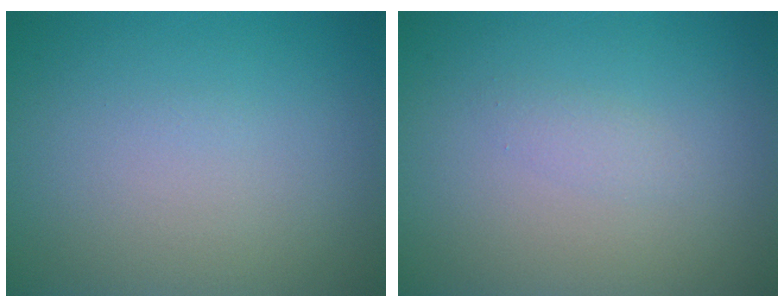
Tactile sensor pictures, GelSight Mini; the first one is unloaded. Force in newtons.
{"total": 0.8, "press": 0.8, "slide": 0.0}